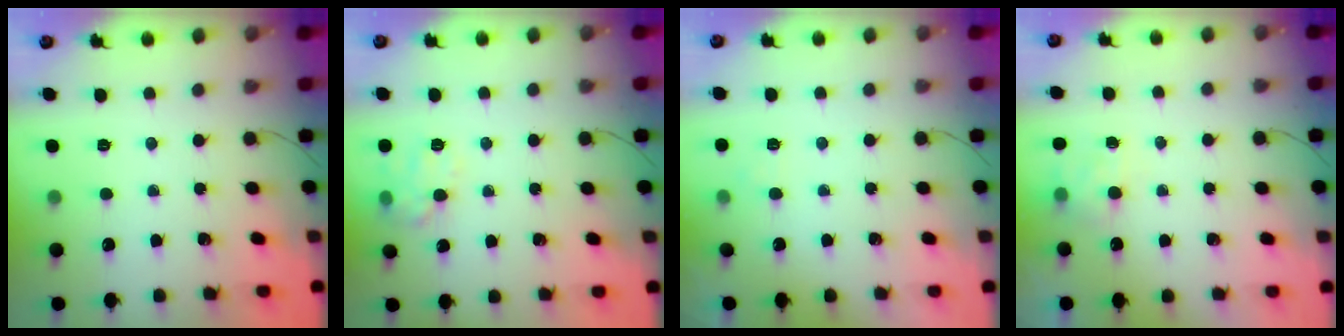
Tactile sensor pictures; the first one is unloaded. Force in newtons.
{"total": 10.2, "press": 10.2, "slide": 0.4}
{"total": 3.1, "press": 2.9, "slide": 1.0}
{"total": 6.6, "press": 6.5, "slide": 1.5}